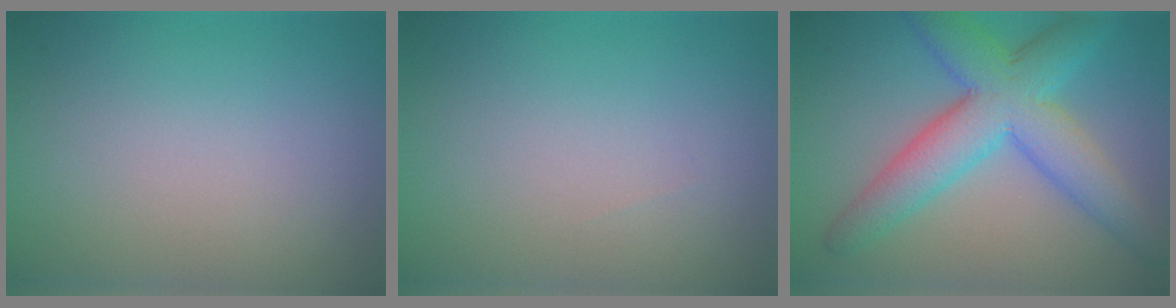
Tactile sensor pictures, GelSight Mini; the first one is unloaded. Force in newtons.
{"total": 0.0}
{"total": 7.9, "press": 7.9, "slide": 0.1}